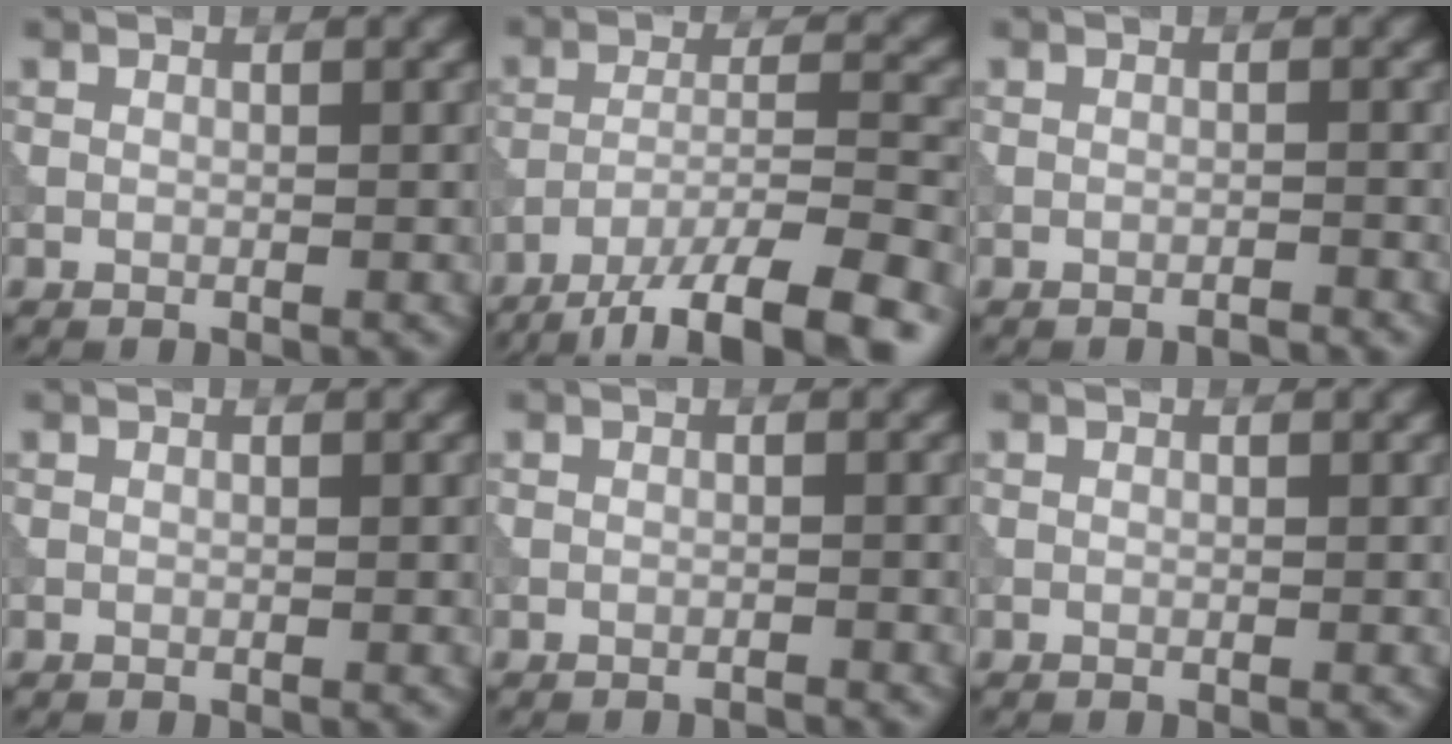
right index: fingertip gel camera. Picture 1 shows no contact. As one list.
[{"total": 11.6, "force": [-8.8, 2.8, 7.0], "torque": [-0.108, -0.010, -0.128]}, {"total": 1.0, "force": [-0.9, 0.1, 0.4], "torque": [-0.002, 0.002, -0.019]}, {"total": 0.0}, {"total": 0.7, "force": [-0.7, 0.0, 0.2], "torque": [0.000, 0.002, -0.015]}, {"total": 0.0}]